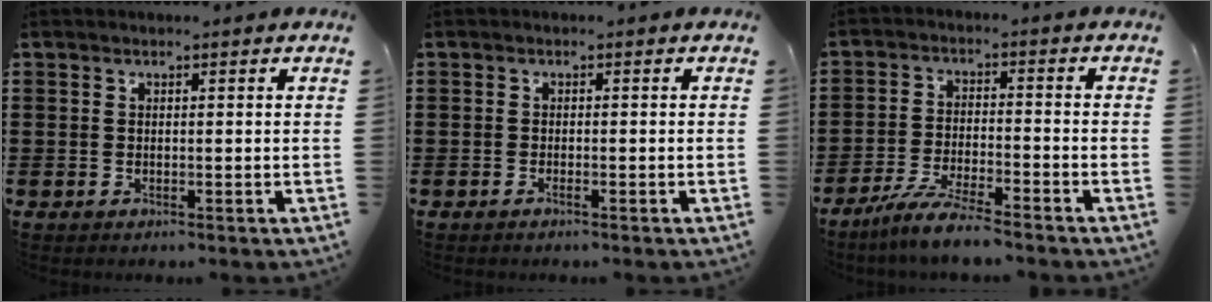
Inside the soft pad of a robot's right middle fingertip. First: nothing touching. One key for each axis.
{"total": 0.7, "fx": -0.4, "fy": 0.1, "fz": 0.6, "tx": -0.011, "ty": -0.003, "tz": -0.008}
{"total": 6.1, "fx": -5.4, "fy": -0.1, "fz": 2.9, "tx": -0.064, "ty": -0.014, "tz": -0.104}